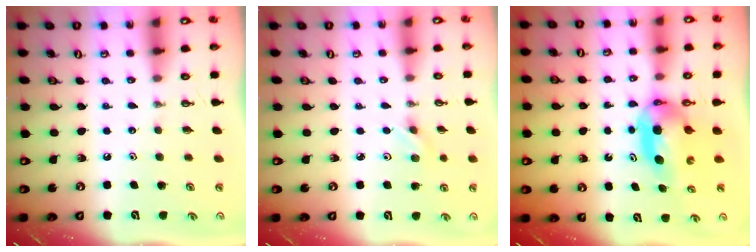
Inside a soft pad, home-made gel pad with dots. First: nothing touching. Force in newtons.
{"total": 3.3, "press": 2.9, "slide": 1.4}
{"total": 7.8, "press": 5.3, "slide": 5.7}